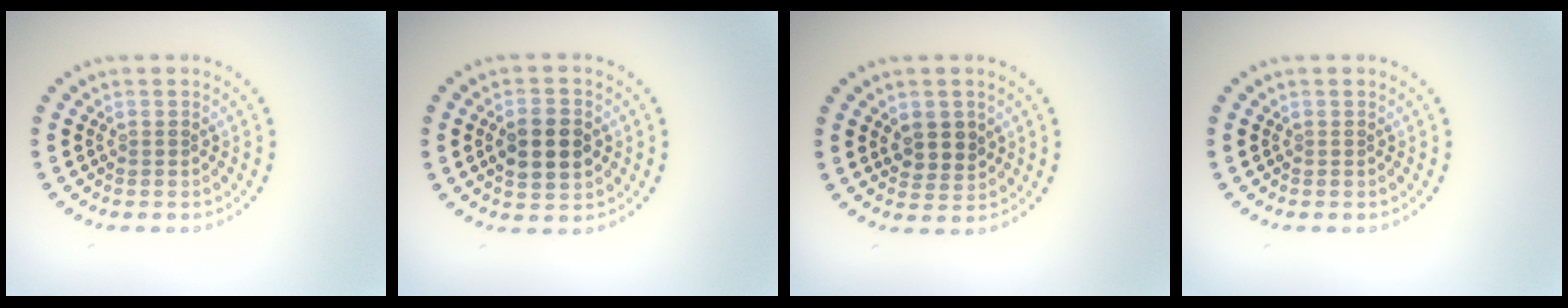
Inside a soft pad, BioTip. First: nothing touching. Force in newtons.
{"total": 4.3, "press": 4.3, "slide": 0.3}
{"total": 2.6, "press": 2.4, "slide": 0.9}
{"total": 0.0}